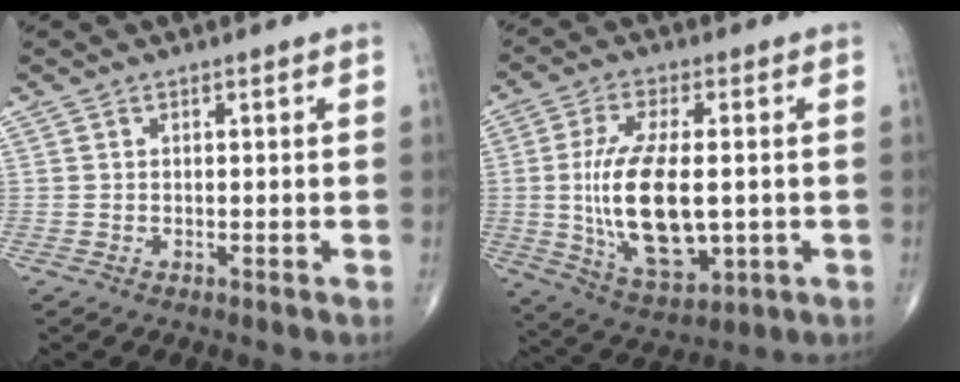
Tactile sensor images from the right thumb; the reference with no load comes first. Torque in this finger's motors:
{"motor_torque": [-0.40, 1.50, 1.91, 0.22, 0.66]}